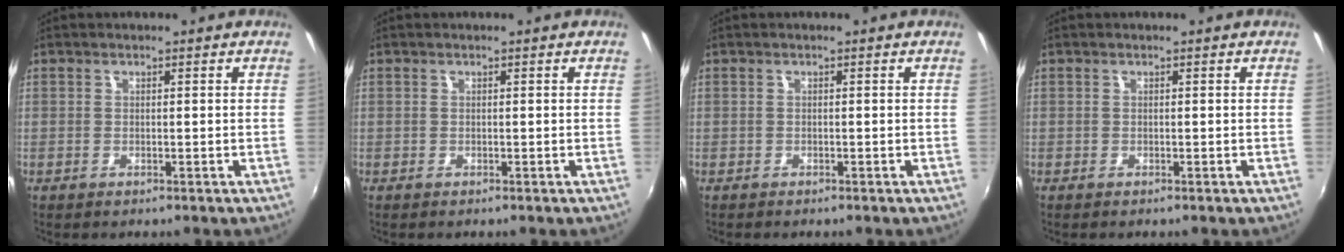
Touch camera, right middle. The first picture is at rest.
{"total": 0.0}
{"total": 0.5, "force": [-0.4, 0.3, 0.0], "torque": [-0.002, -0.003, -0.008]}
{"total": 0.0}